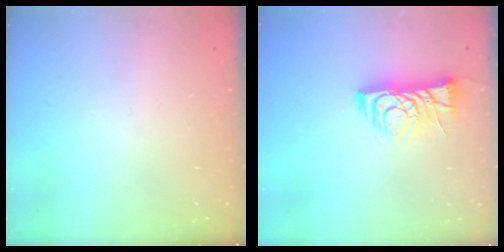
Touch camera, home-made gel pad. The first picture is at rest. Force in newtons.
{"total": 8.3, "press": 8.3, "slide": 1.0}